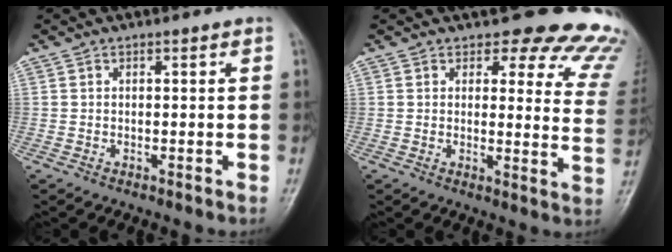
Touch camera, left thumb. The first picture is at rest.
{"total": 16.7, "force": [15.2, 5.7, 3.6], "torque": [0.028, -0.125, 0.132]}